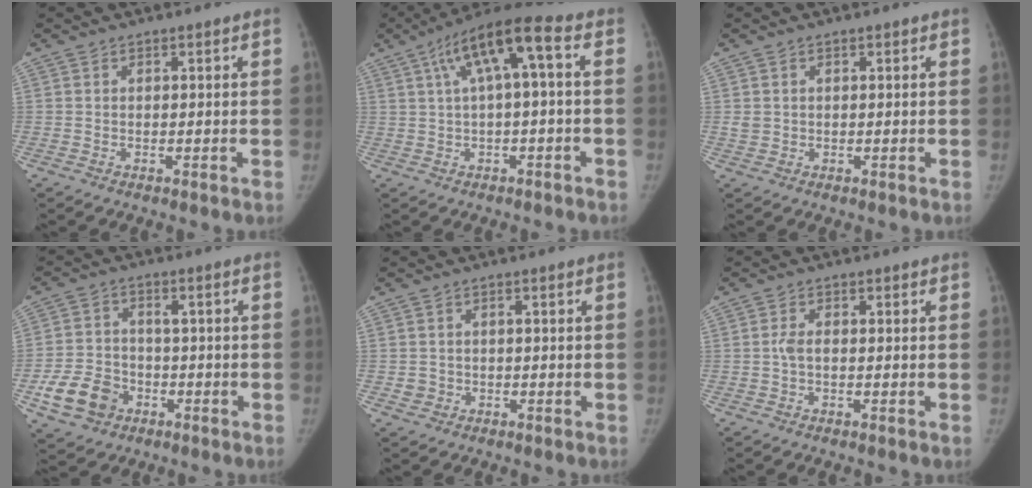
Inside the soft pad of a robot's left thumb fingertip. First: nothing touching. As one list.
[{"total": 10.8, "force": [2.0, 2.6, 10.3], "torque": [-0.195, 0.048, 0.030]}, {"total": 1.6, "force": [0.1, 1.5, 0.6], "torque": [-0.005, 0.001, 0.006]}, {"total": 9.1, "force": [-3.7, 7.2, 4.2], "torque": [-0.063, 0.022, -0.059]}, {"total": 1.8, "force": [-0.5, 1.7, 0.5], "torque": [-0.003, 0.009, -0.001]}, {"total": 2.0, "force": [-0.3, 1.1, 1.7], "torque": [-0.033, 0.004, -0.010]}]